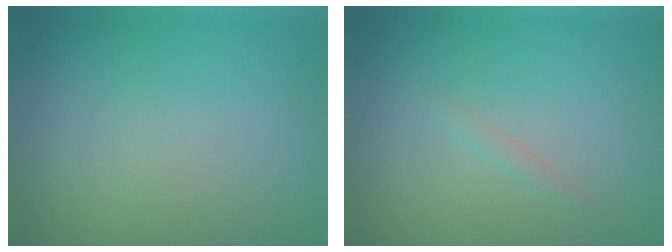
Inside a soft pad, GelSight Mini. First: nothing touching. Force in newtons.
{"total": 0.7, "press": 0.7, "slide": 0.1}